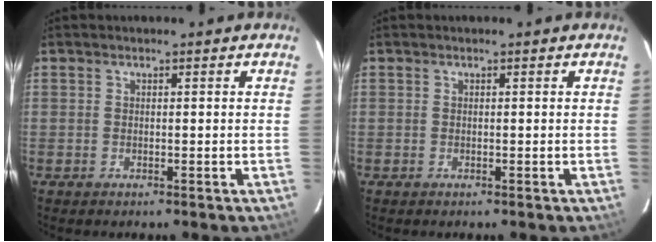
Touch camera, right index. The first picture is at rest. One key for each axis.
{"total": 0.0}